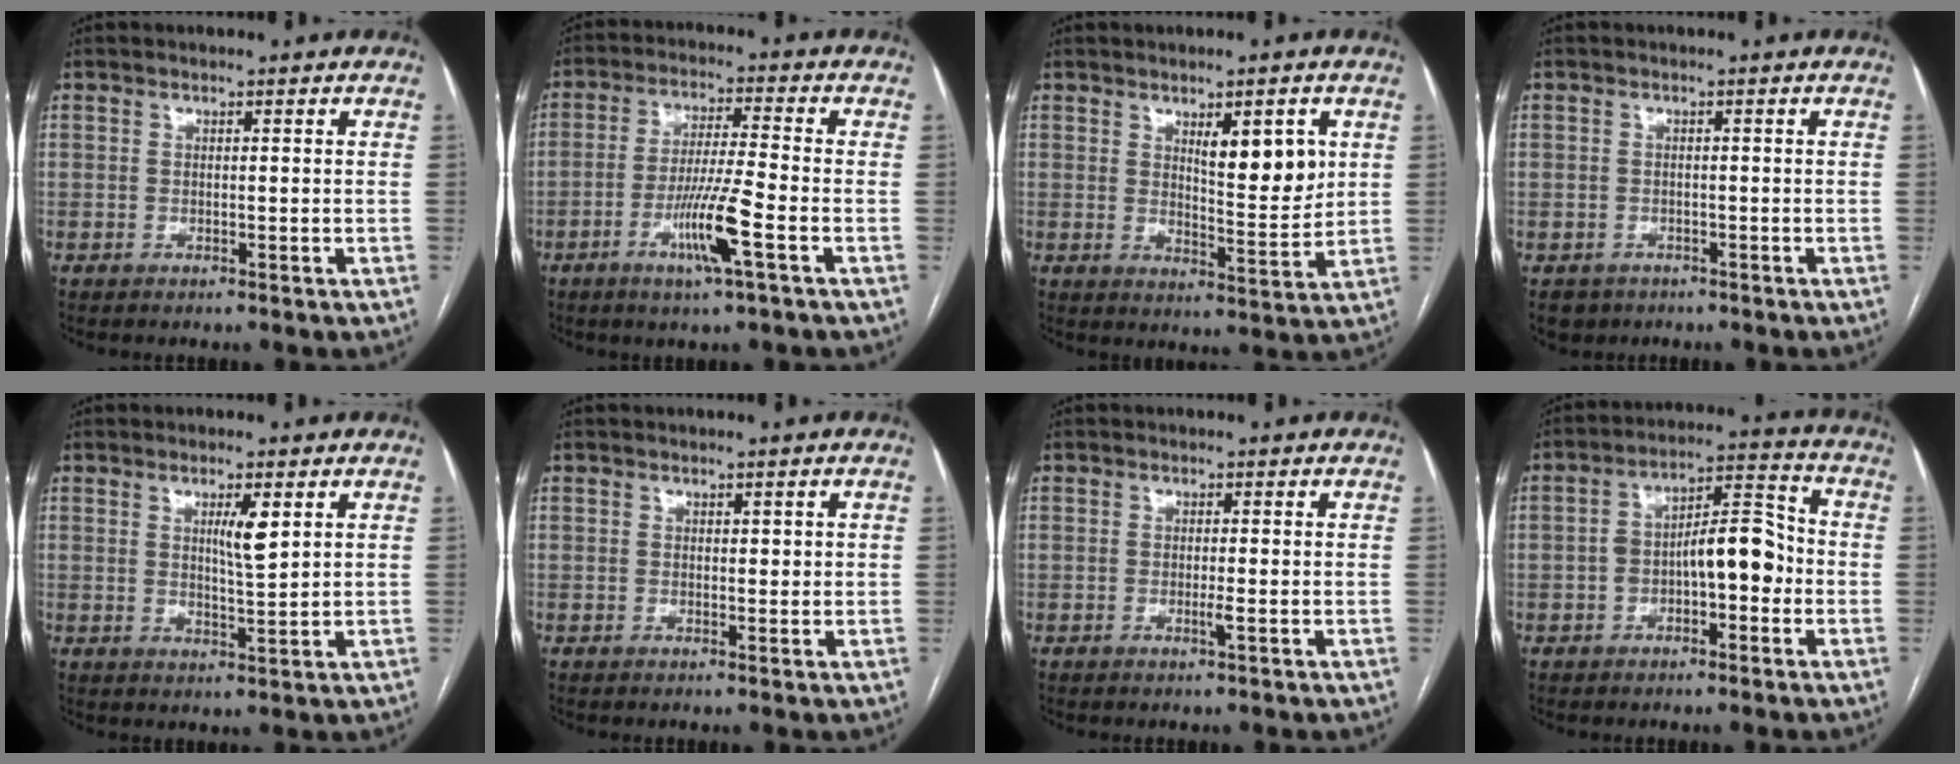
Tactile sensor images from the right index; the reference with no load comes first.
{"total": 9.0, "force": [-3.8, -0.4, 8.1], "torque": [-0.156, -0.009, -0.071]}
{"total": 7.6, "force": [2.9, 1.9, 6.8], "torque": [-0.103, -0.011, 0.047]}
{"total": 3.4, "force": [-2.0, 2.7, 0.2], "torque": [-0.001, 0.004, -0.033]}
{"total": 4.1, "force": [1.6, 0.3, 3.7], "torque": [-0.064, -0.005, 0.028]}
{"total": 1.0, "force": [0.4, 0.6, 0.7], "torque": [-0.008, 0.000, 0.007]}
{"total": 1.2, "force": [-0.4, -0.2, 1.0], "torque": [-0.021, -0.002, -0.008]}
{"total": 9.2, "force": [-1.9, 3.5, 8.3], "torque": [-0.139, 0.039, -0.030]}